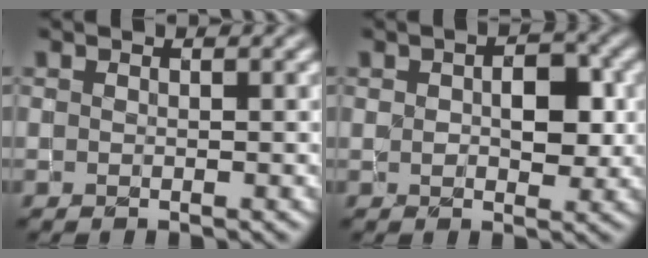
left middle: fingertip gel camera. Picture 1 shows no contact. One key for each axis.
{"total": 4.1, "fx": 0.3, "fy": 2.4, "fz": 3.3, "tx": -0.053, "ty": 0.001, "tz": 0.006}